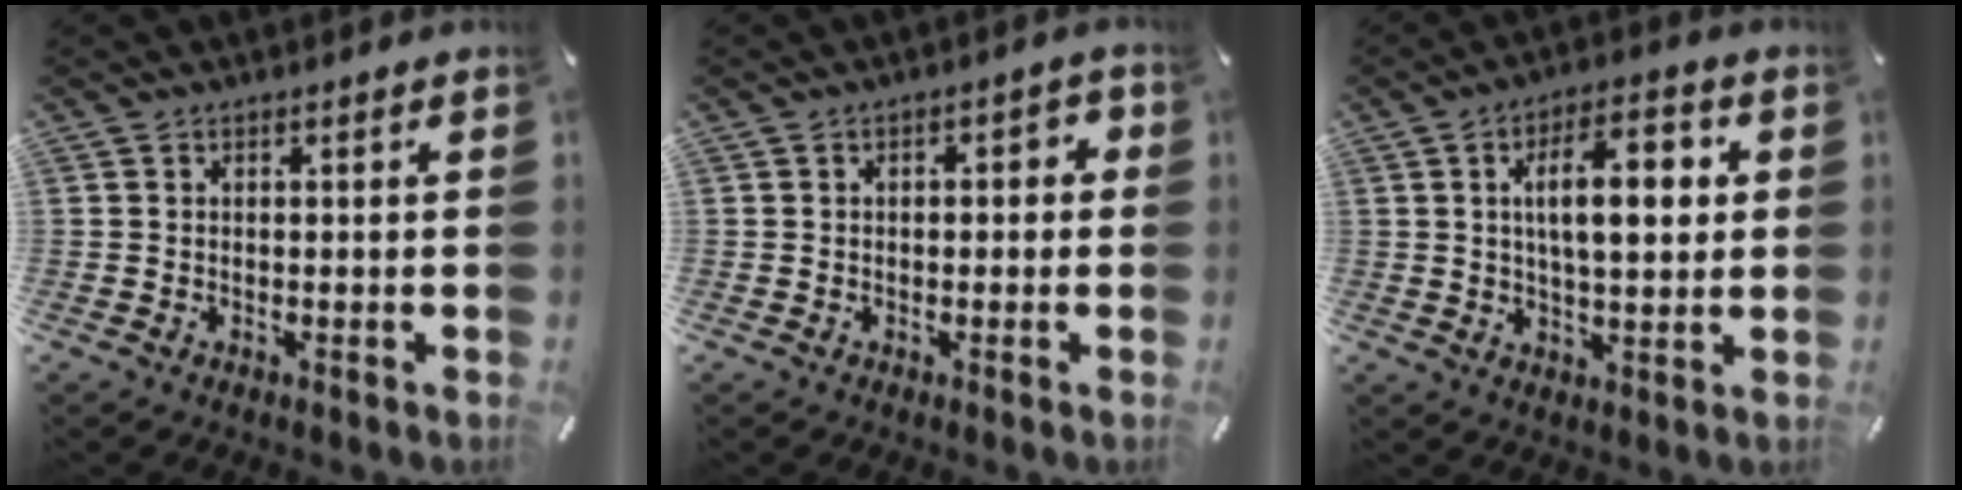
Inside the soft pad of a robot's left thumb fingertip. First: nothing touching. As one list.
[{"total": 2.3, "force": [-0.8, 1.5, 1.6], "torque": [-0.029, 0.012, -0.018]}, {"total": 12.6, "force": [2.8, 5.8, 10.9], "torque": [-0.177, -0.001, 0.039]}]